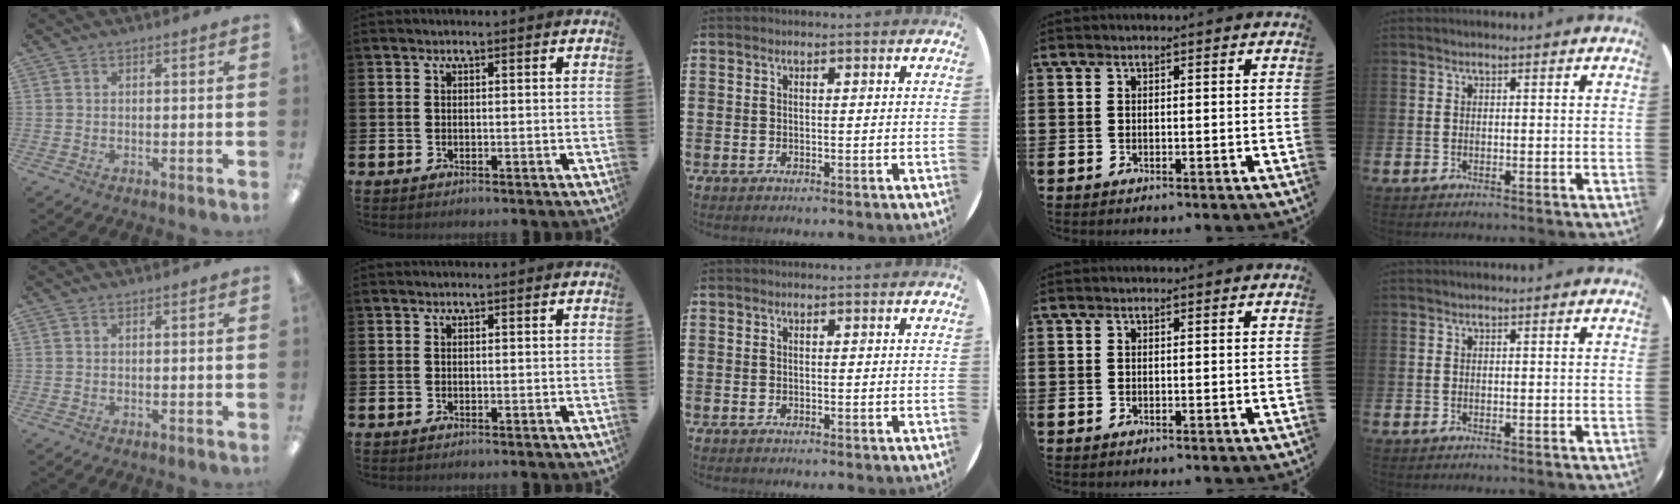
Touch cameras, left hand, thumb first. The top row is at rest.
{}